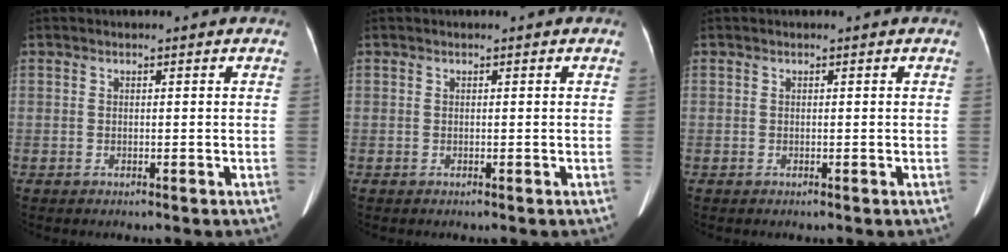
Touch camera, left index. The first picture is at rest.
{"total": 0.0}
{"total": 0.0}